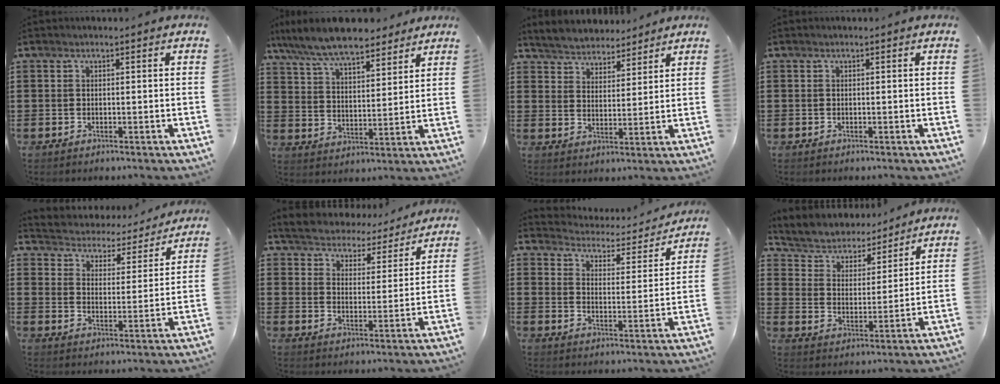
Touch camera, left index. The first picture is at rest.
{"total": 9.0, "force": [8.0, 2.1, 3.6], "torque": [-0.101, -0.022, 0.148]}
{"total": 4.3, "force": [4.2, 0.8, -0.3], "torque": [-0.015, -0.018, 0.076]}
{"total": 0.0}
{"total": 3.5, "force": [3.5, 0.3, -0.3], "torque": [-0.020, -0.033, 0.051]}
{"total": 4.5, "force": [4.5, 0.1, -0.6], "torque": [-0.018, -0.040, 0.073]}
{"total": 3.1, "force": [3.1, 0.4, -0.1], "torque": [-0.022, -0.027, 0.044]}
{"total": 4.7, "force": [4.5, 1.3, 0.1], "torque": [-0.033, -0.033, 0.074]}